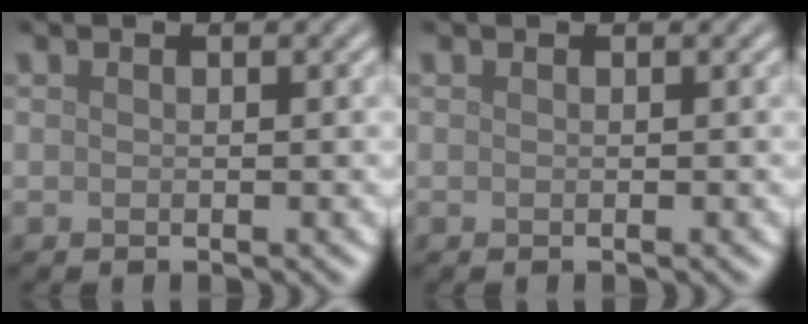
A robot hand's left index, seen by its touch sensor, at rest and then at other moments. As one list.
[{"total": 0.0}]